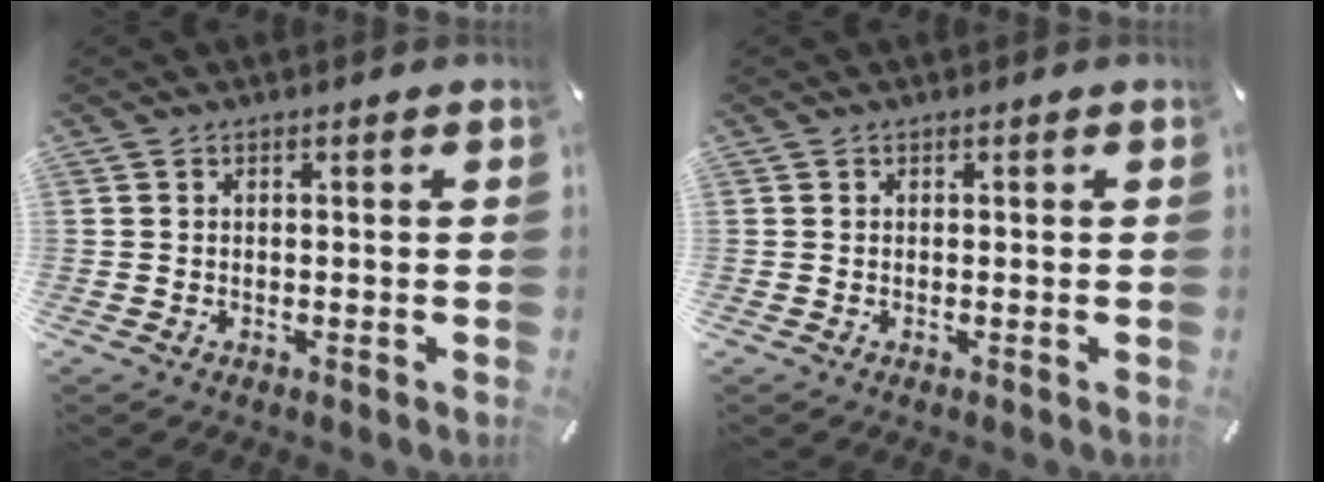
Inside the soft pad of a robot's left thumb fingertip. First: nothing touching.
{"total": 0.0}